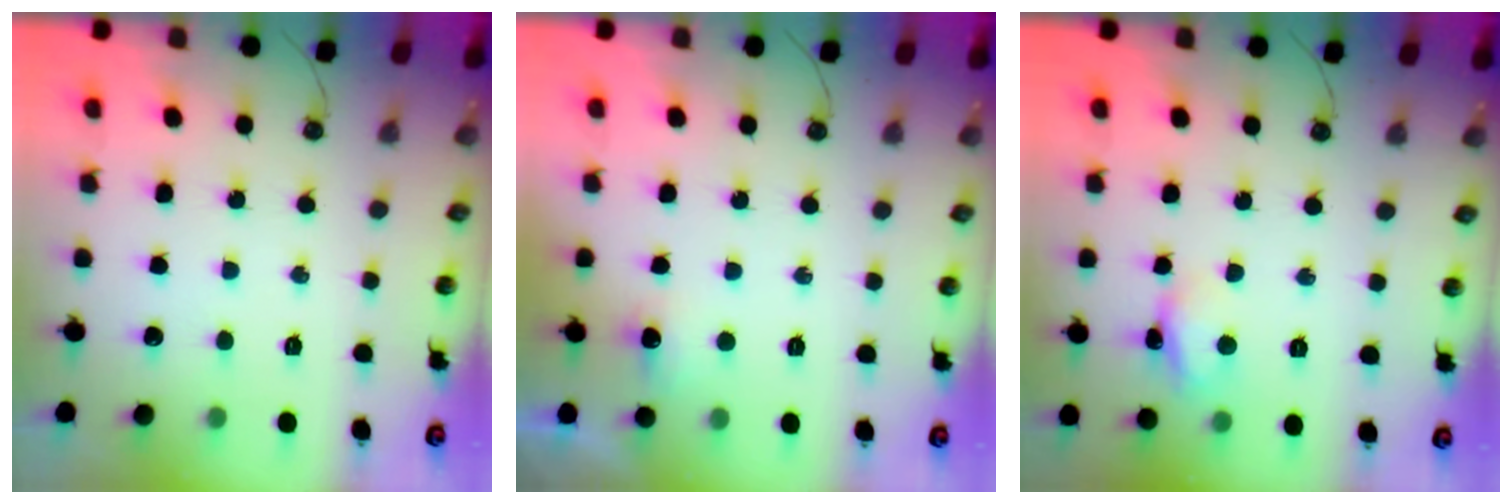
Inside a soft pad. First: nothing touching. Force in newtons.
{"total": 5.4, "press": 5.4, "slide": 0.7}
{"total": 4.6, "press": 4.6, "slide": 0.4}